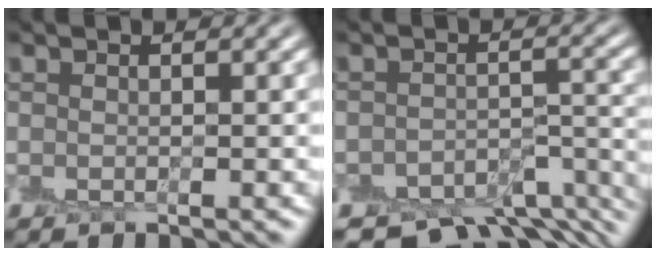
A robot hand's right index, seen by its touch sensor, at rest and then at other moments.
{"total": 8.1, "force": [-7.0, 2.7, 3.0], "torque": [-0.034, -0.013, -0.098]}